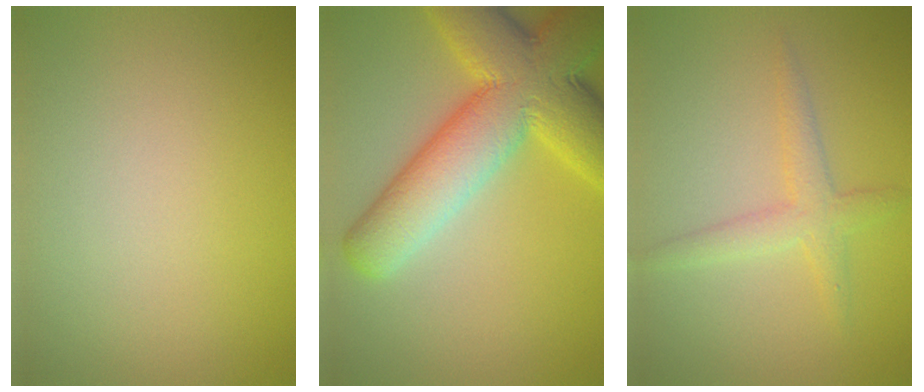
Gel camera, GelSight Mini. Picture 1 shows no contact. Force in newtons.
{"total": 11.8, "press": 11.8, "slide": 0.4}
{"total": 2.4, "press": 2.4, "slide": 0.2}